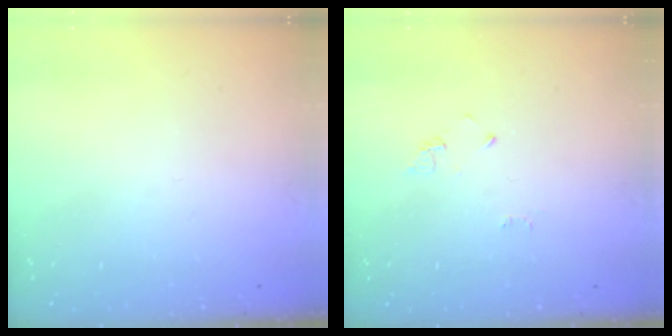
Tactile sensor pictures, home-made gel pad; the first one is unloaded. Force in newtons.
{"total": 2.6, "press": 2.6, "slide": 0.4}